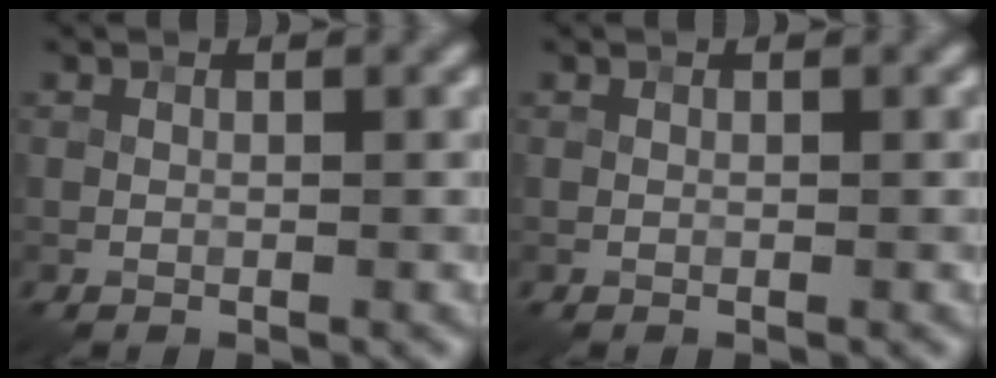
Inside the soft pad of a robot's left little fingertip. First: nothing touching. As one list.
[{"total": 0.0}]